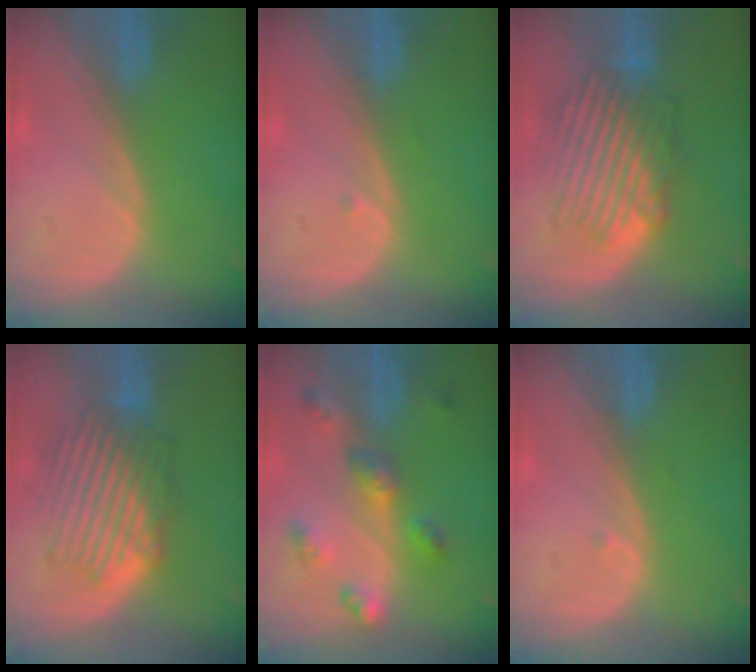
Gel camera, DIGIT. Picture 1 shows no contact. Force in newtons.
{"total": 0.5, "press": 0.4, "slide": 0.3}
{"total": 8.7, "press": 8.4, "slide": 2.1}
{"total": 8.5, "press": 8.3, "slide": 2.0}
{"total": 6.4, "press": 5.7, "slide": 2.8}
{"total": 0.5, "press": 0.4, "slide": 0.3}